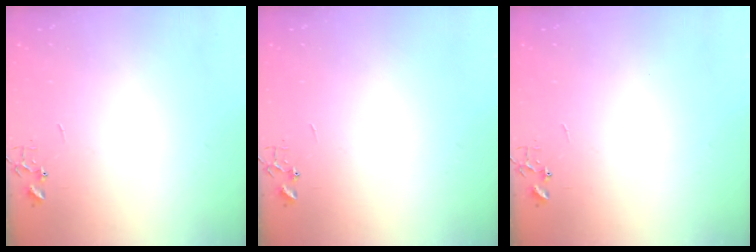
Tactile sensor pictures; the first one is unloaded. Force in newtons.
{"total": 0.0}
{"total": 0.0}